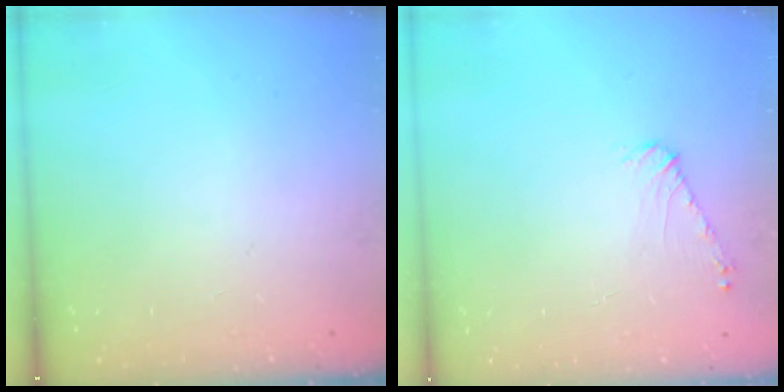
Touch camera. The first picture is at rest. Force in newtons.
{"total": 5.8, "press": 5.8, "slide": 0.7}